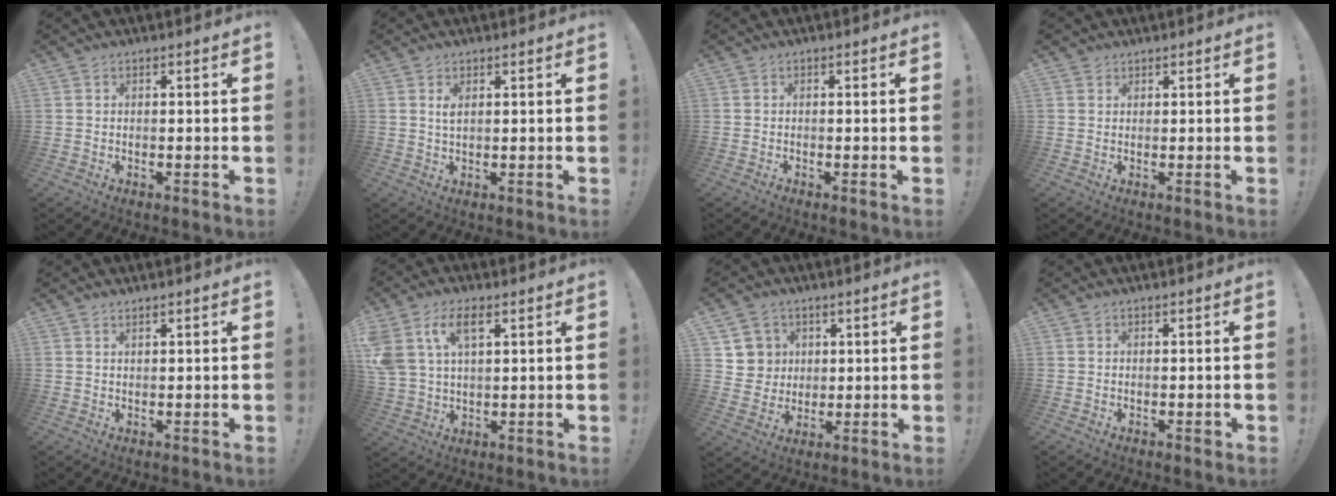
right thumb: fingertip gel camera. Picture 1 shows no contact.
{"total": 1.8, "force": [0.8, 1.0, 1.3], "torque": [-0.021, -0.002, 0.013]}
{"total": 0.6, "force": [-0.4, 0.0, 0.5], "torque": [-0.010, 0.000, -0.007]}
{"total": 1.5, "force": [1.2, 0.9, 0.1], "torque": [0.002, -0.004, 0.022]}
{"total": 0.9, "force": [0.7, 0.0, 0.5], "torque": [-0.004, -0.003, 0.012]}
{"total": 10.1, "force": [4.8, 5.5, 7.0], "torque": [-0.144, -0.004, 0.089]}
{"total": 7.6, "force": [2.7, 7.0, 1.0], "torque": [-0.015, -0.018, 0.057]}
{"total": 0.8, "force": [-0.1, 0.5, 0.6], "torque": [-0.003, 0.000, -0.002]}